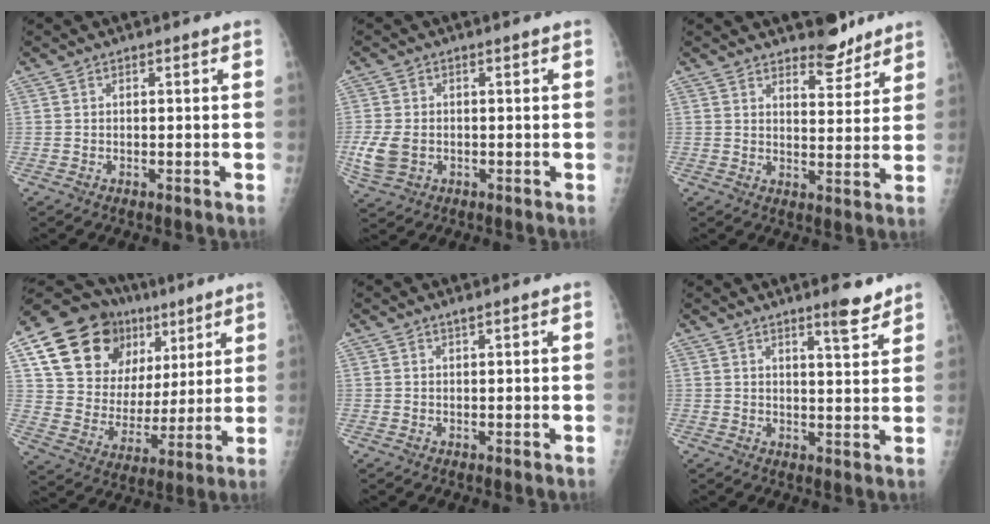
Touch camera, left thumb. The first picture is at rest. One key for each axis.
{"total": 5.8, "fx": -0.9, "fy": 4.3, "fz": 3.9, "tx": -0.090, "ty": -0.002, "tz": -0.012}
{"total": 6.0, "fx": 5.1, "fy": 2.2, "fz": 2.1, "tx": -0.007, "ty": -0.041, "tz": 0.080}
{"total": 23.0, "fx": 11.3, "fy": 16.0, "fz": 12.1, "tx": -0.157, "ty": 0.000, "tz": 0.198}
{"total": 0.8, "fx": 0.6, "fy": 0.0, "fz": 0.5, "tx": -0.012, "ty": -0.001, "tz": 0.012}
{"total": 5.4, "fx": 4.2, "fy": 0.7, "fz": 3.3, "tx": -0.038, "ty": -0.033, "tz": 0.058}